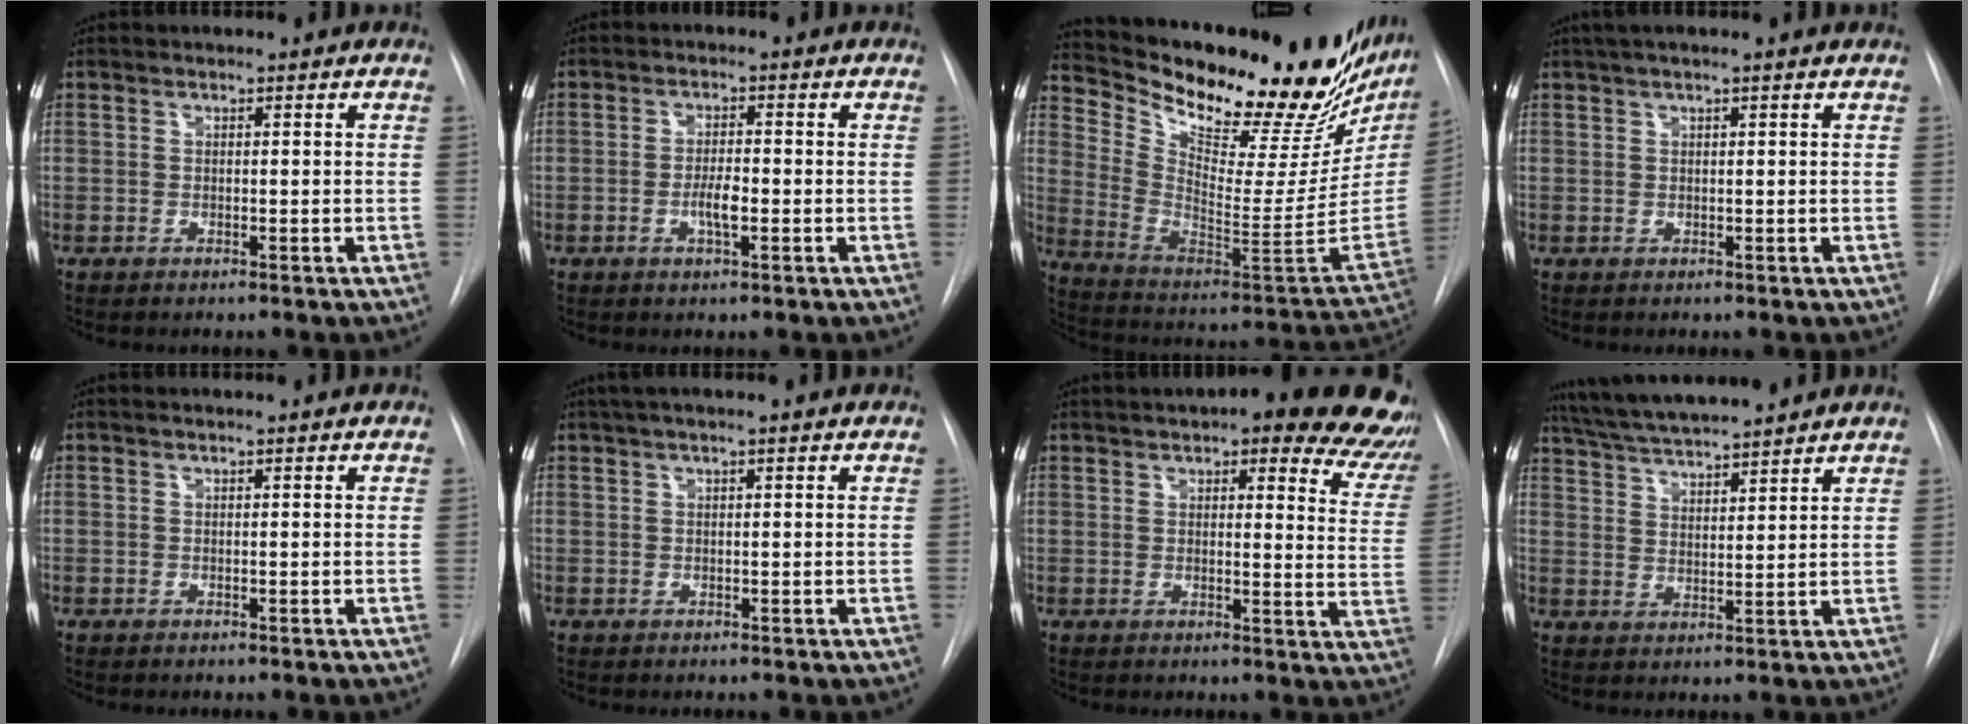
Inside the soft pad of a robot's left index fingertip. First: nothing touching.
{"total": 3.4, "force": [-1.0, 0.8, 3.1], "torque": [-0.057, 0.001, -0.016]}
{"total": 32.1, "force": [25.8, 8.7, 17.1], "torque": [-0.285, -0.053, 0.359]}
{"total": 4.2, "force": [2.9, 0.1, 3.0], "torque": [-0.052, 0.032, 0.049]}
{"total": 0.5, "force": [0.4, 0.0, 0.3], "torque": [-0.007, 0.009, 0.008]}
{"total": 4.5, "force": [3.3, 0.1, 3.1], "torque": [-0.054, 0.034, 0.054]}
{"total": 21.9, "force": [17.2, 5.2, 12.6], "torque": [-0.148, -0.029, 0.180]}
{"total": 12.5, "force": [11.2, 0.7, 5.4], "torque": [-0.097, 0.024, 0.186]}